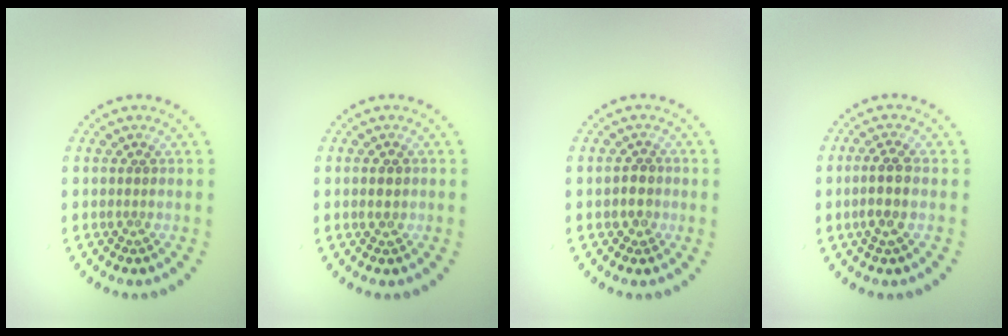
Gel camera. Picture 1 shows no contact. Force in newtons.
{"total": 1.7, "press": 1.7, "slide": 0.2}
{"total": 1.2, "press": 1.1, "slide": 0.3}
{"total": 2.4, "press": 2.1, "slide": 1.1}